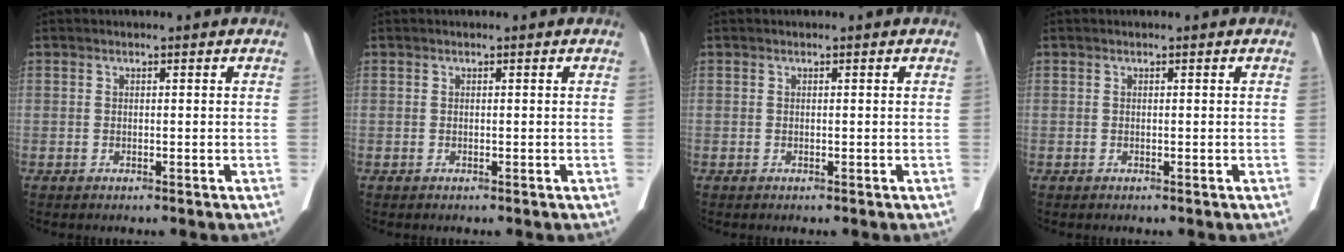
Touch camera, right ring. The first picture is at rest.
{"total": 0.0}
{"total": 0.0}
{"total": 0.0}